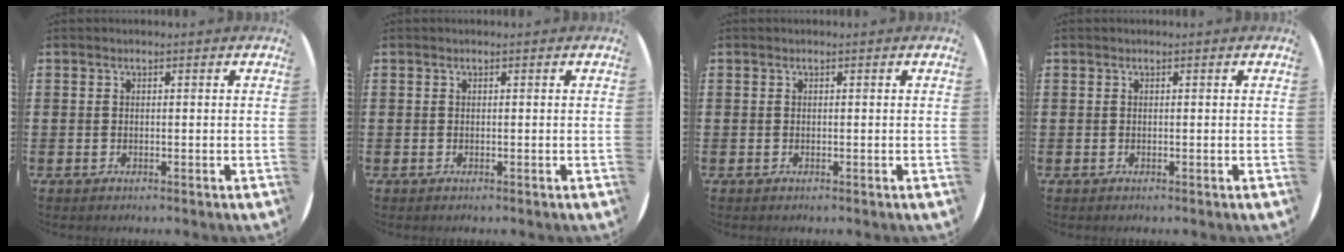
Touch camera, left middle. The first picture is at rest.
{"total": 0.0}
{"total": 0.0}
{"total": 0.0}